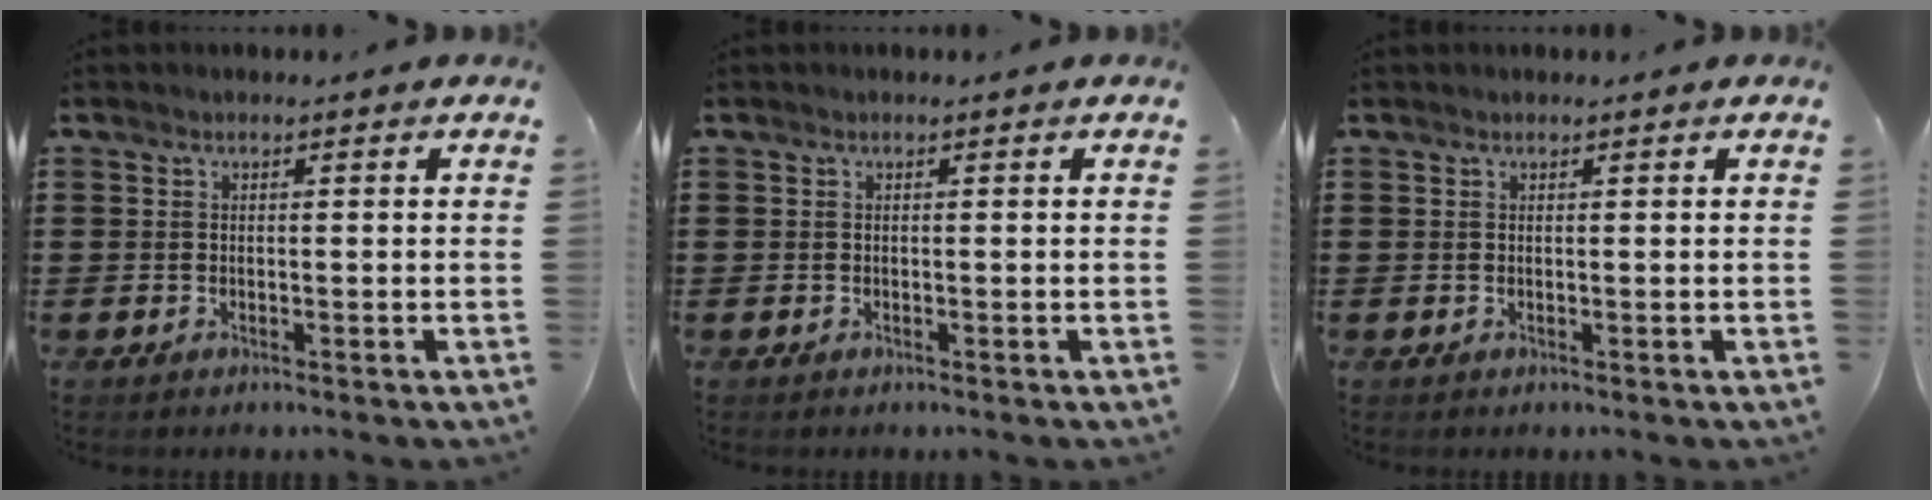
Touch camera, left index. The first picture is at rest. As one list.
[{"total": 0.0}, {"total": 0.0}]